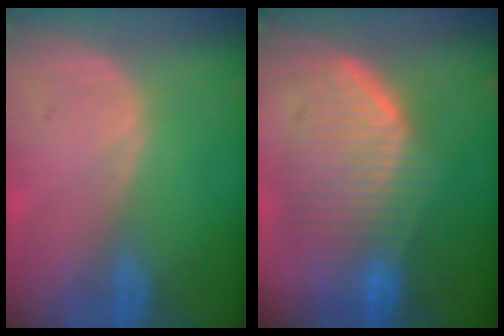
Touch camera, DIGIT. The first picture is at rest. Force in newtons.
{"total": 9.9, "press": 8.9, "slide": 4.2}